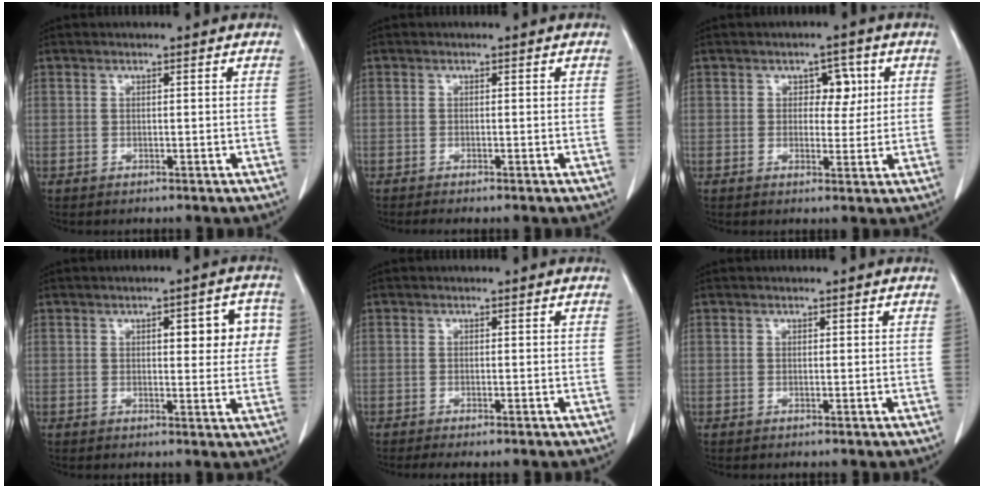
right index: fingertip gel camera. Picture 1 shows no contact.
{"total": 0.6, "force": [-0.4, 0.0, 0.4], "torque": [-0.007, -0.001, -0.008]}
{"total": 4.1, "force": [1.2, 2.5, 2.9], "torque": [-0.030, 0.010, 0.018]}
{"total": 7.4, "force": [2.1, 2.6, 6.6], "torque": [-0.068, 0.016, 0.022]}
{"total": 1.5, "force": [-0.9, 0.3, 1.2], "torque": [-0.019, -0.004, -0.015]}
{"total": 0.0}